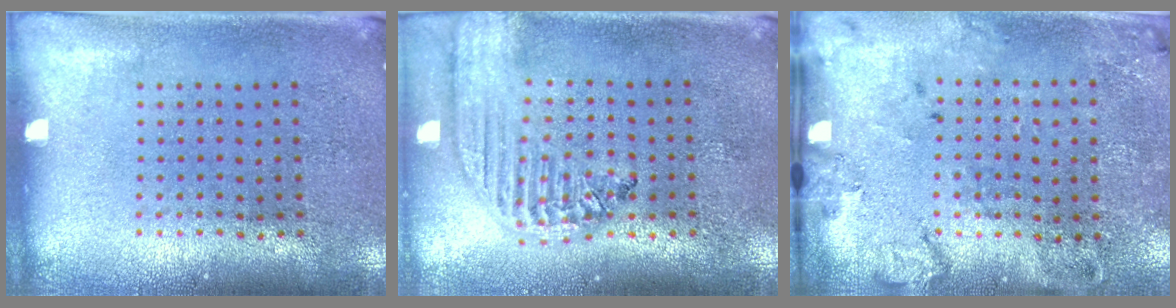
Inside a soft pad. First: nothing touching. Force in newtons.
{"total": 2.2, "press": 1.9, "slide": 1.1}
{"total": 2.1, "press": 1.5, "slide": 1.5}